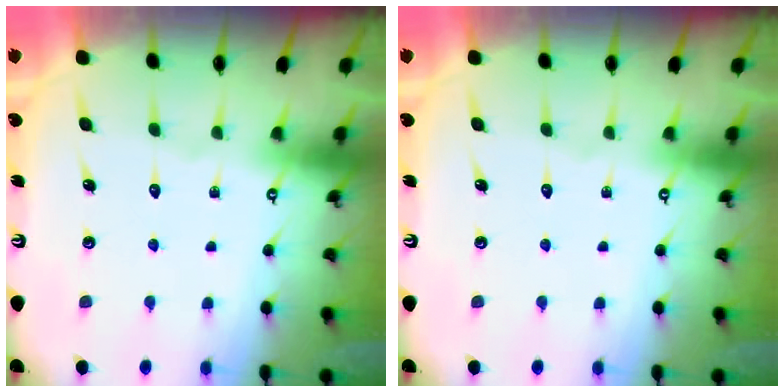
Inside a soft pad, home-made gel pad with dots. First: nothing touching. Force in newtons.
{"total": 0.0}